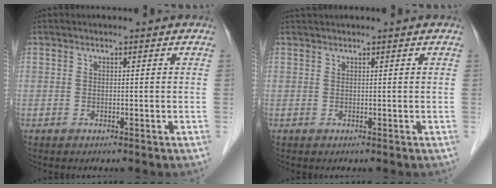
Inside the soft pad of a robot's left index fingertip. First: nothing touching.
{"total": 2.5, "force": [2.4, -0.3, 0.9], "torque": [-0.009, 0.025, 0.041]}